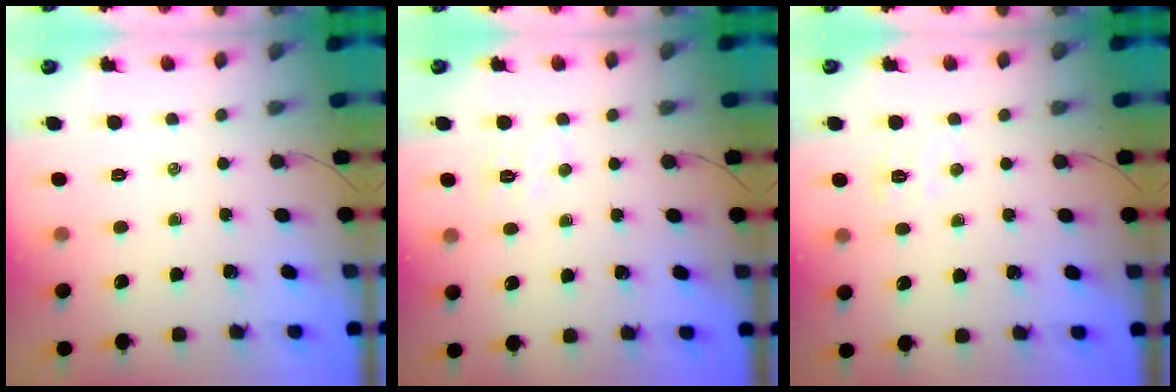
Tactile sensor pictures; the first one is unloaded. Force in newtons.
{"total": 4.6, "press": 4.5, "slide": 0.9}
{"total": 4.6, "press": 4.5, "slide": 1.0}